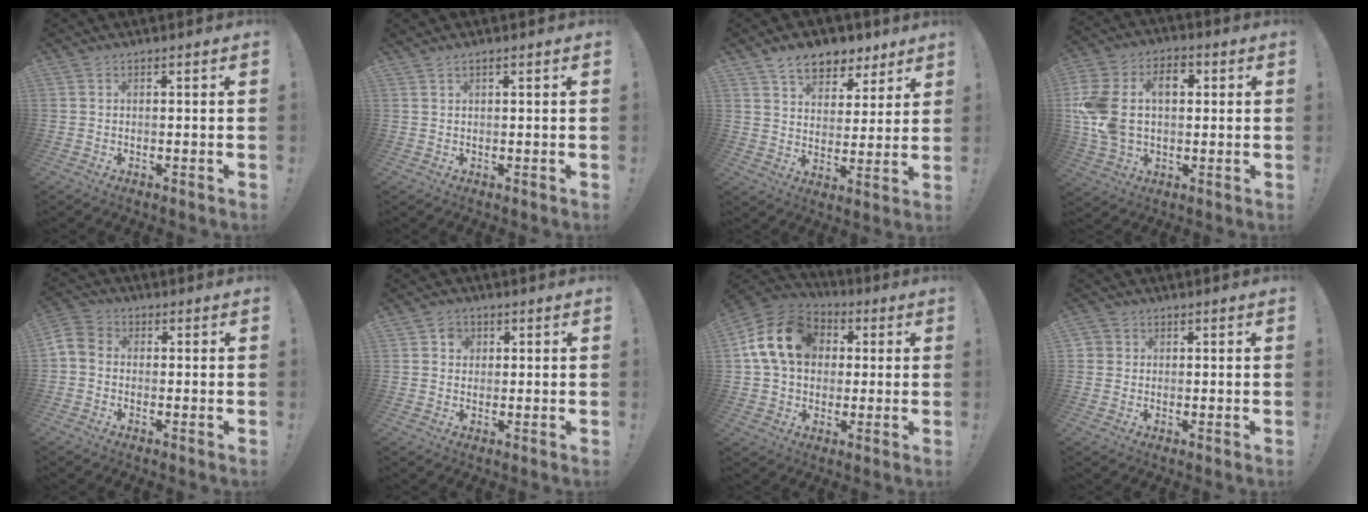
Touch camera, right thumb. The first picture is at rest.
{"total": 0.9, "force": [0.7, 0.2, 0.5], "torque": [-0.017, 0.002, 0.015]}
{"total": 9.8, "force": [7.2, 5.7, 3.5], "torque": [-0.053, -0.045, 0.135]}
{"total": 17.9, "force": [3.2, 12.3, 12.6], "torque": [-0.260, -0.002, 0.056]}
{"total": 4.8, "force": [-1.2, 3.7, 2.9], "torque": [-0.064, 0.012, -0.017]}
{"total": 3.3, "force": [0.8, 3.0, 0.9], "torque": [-0.013, 0.003, 0.013]}
{"total": 17.2, "force": [3.9, 13.4, 10.1], "torque": [-0.172, 0.011, 0.079]}
{"total": 2.1, "force": [0.2, 2.1, 0.5], "torque": [-0.007, 0.003, 0.004]}